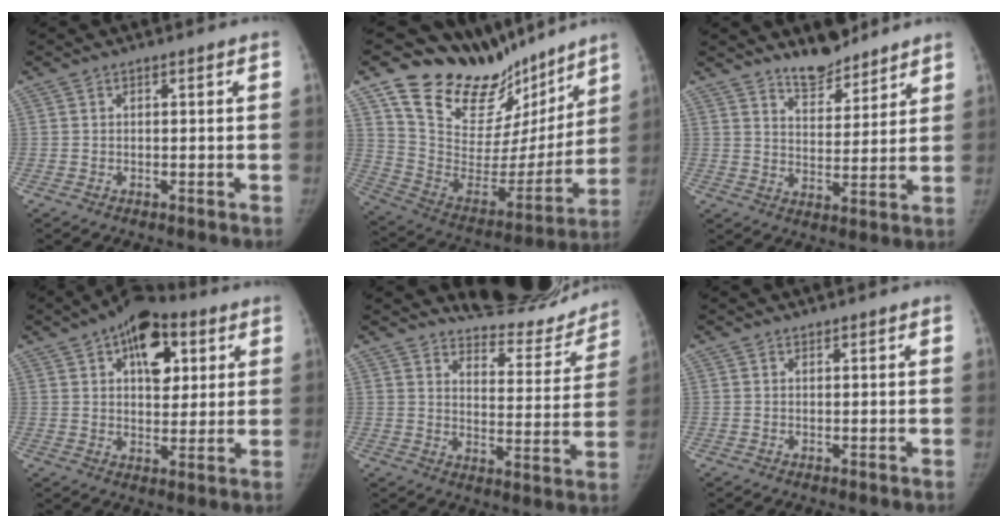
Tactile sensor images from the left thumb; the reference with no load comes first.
{"total": 24.5, "force": [19.5, 11.6, 9.3], "torque": [-0.100, -0.109, 0.319]}
{"total": 8.4, "force": [7.3, 3.1, 2.9], "torque": [-0.022, -0.055, 0.125]}
{"total": 13.7, "force": [5.9, 7.9, 9.5], "torque": [-0.096, -0.008, 0.087]}
{"total": 17.4, "force": [16.3, 5.0, 3.6], "torque": [0.003, -0.126, 0.204]}
{"total": 0.8, "force": [0.7, 0.2, 0.1], "torque": [0.000, -0.007, 0.012]}